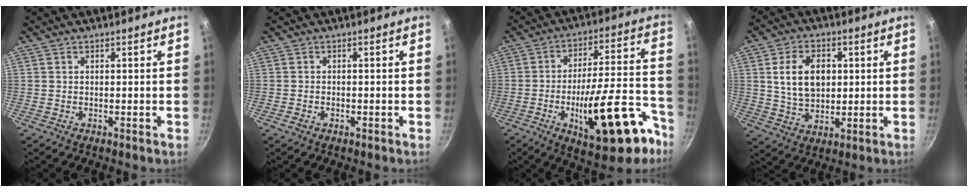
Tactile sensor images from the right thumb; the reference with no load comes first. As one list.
[{"total": 1.5, "force": [-0.7, 0.9, 0.9], "torque": [-0.021, 0.003, -0.015]}, {"total": 22.5, "force": [-9.9, 8.3, 18.4], "torque": [-0.236, 0.057, -0.136]}, {"total": 11.0, "force": [2.0, 7.5, 7.7], "torque": [-0.113, -0.005, 0.038]}]